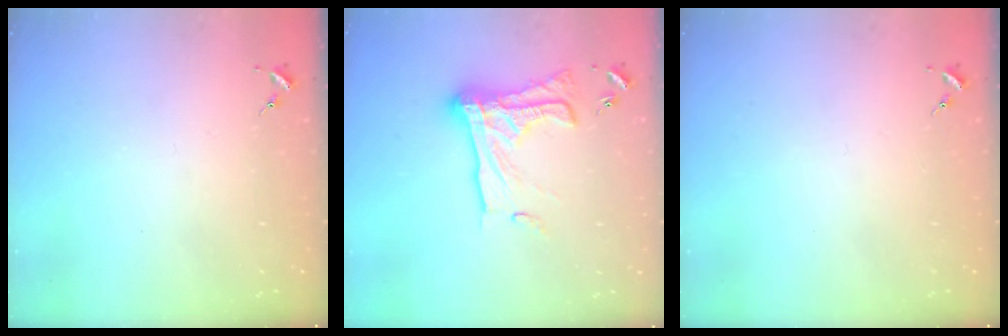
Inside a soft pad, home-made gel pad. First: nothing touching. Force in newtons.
{"total": 19.0, "press": 18.9, "slide": 1.6}
{"total": 0.0}